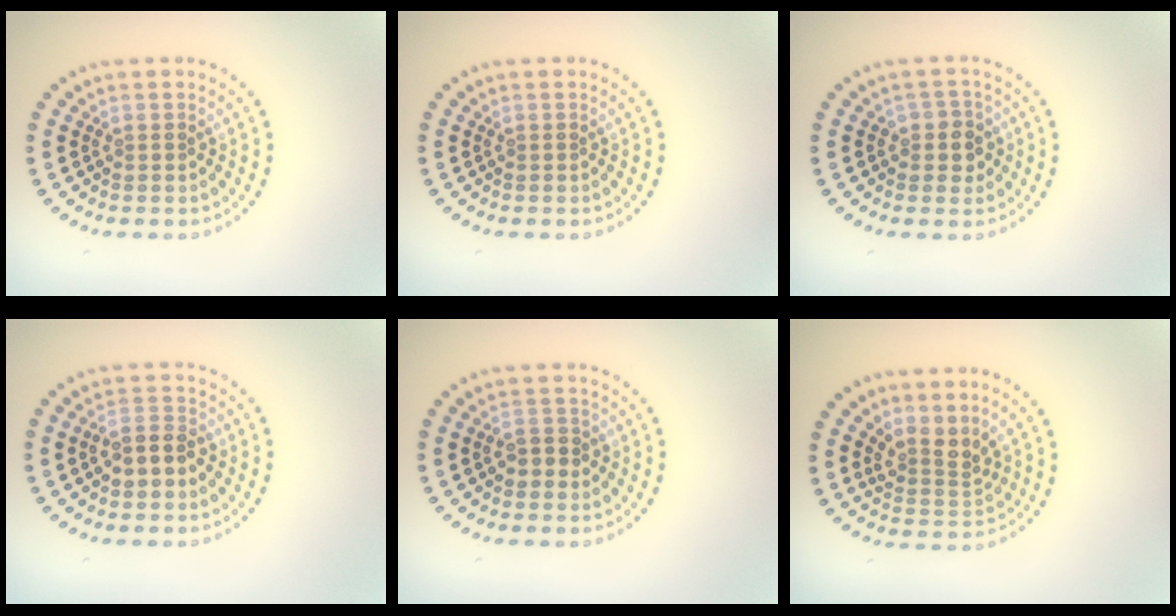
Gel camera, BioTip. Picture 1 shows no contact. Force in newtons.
{"total": 0.0}
{"total": 2.2, "press": 2.0, "slide": 0.9}
{"total": 3.0, "press": 2.9, "slide": 0.9}
{"total": 1.8, "press": 1.7, "slide": 0.6}
{"total": 2.6, "press": 1.8, "slide": 1.8}